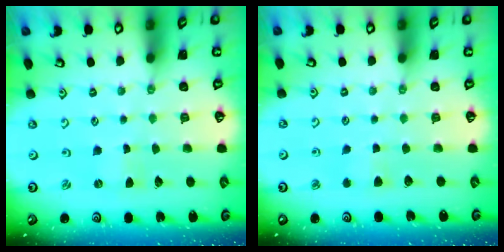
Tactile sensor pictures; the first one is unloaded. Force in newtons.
{"total": 2.8, "press": 2.7, "slide": 0.5}